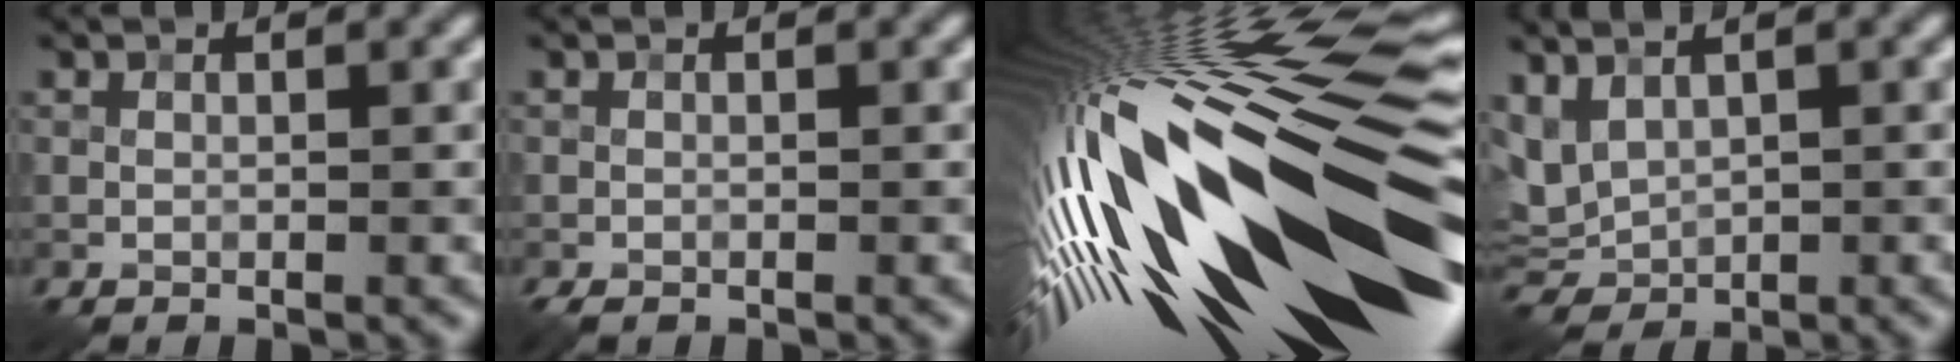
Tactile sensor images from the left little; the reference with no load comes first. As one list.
[{"total": 0.8, "force": [-0.7, 0.4, 0.2], "torque": [-0.004, -0.003, -0.013]}, {"total": 21.3, "force": [-2.9, 7.9, 19.6], "torque": [-0.363, -0.020, -0.063]}, {"total": 4.2, "force": [1.5, 2.7, 2.8], "torque": [-0.064, 0.003, 0.034]}]